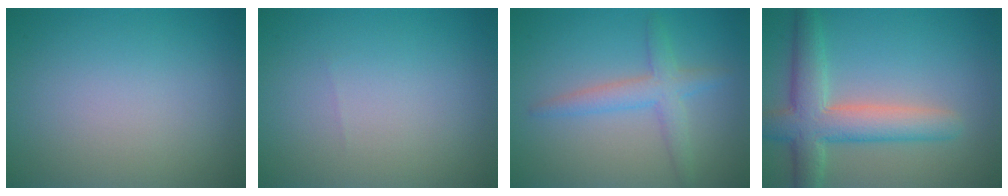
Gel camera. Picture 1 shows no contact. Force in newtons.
{"total": 0.0}
{"total": 3.0, "press": 3.0, "slide": 0.1}
{"total": 5.9, "press": 5.9, "slide": 0.6}